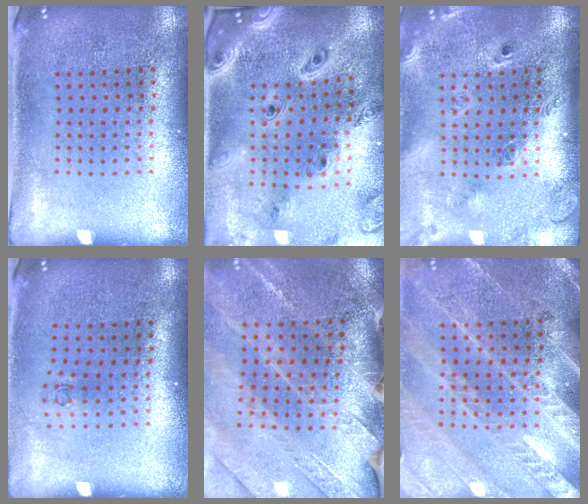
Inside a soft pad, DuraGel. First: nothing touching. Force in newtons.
{"total": 2.8, "press": 2.4, "slide": 1.4}
{"total": 2.6, "press": 1.8, "slide": 1.8}
{"total": 0.6, "press": 0.3, "slide": 0.5}
{"total": 2.8, "press": 2.8, "slide": 0.7}
{"total": 2.9, "press": 2.7, "slide": 1.1}